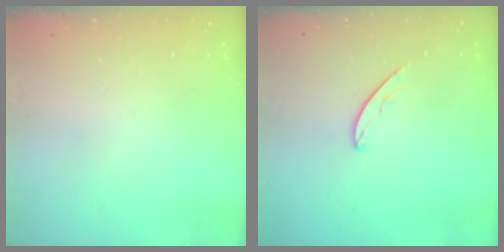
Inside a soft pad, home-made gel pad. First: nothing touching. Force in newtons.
{"total": 4.6, "press": 4.6, "slide": 0.5}